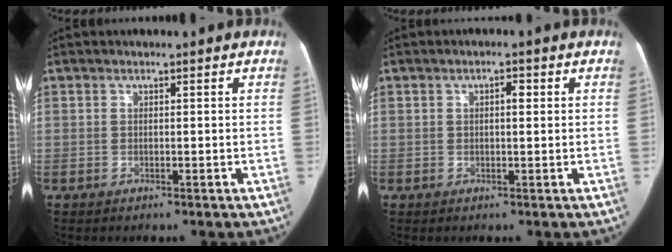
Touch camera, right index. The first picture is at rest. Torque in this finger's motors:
{"motor_torque": [-0.02, 0.05, -0.08, -0.01]}